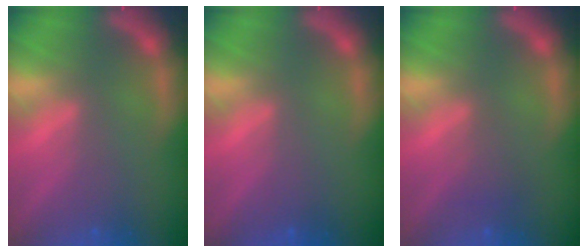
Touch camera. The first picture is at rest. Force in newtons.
{"total": 0.0}
{"total": 1.5}